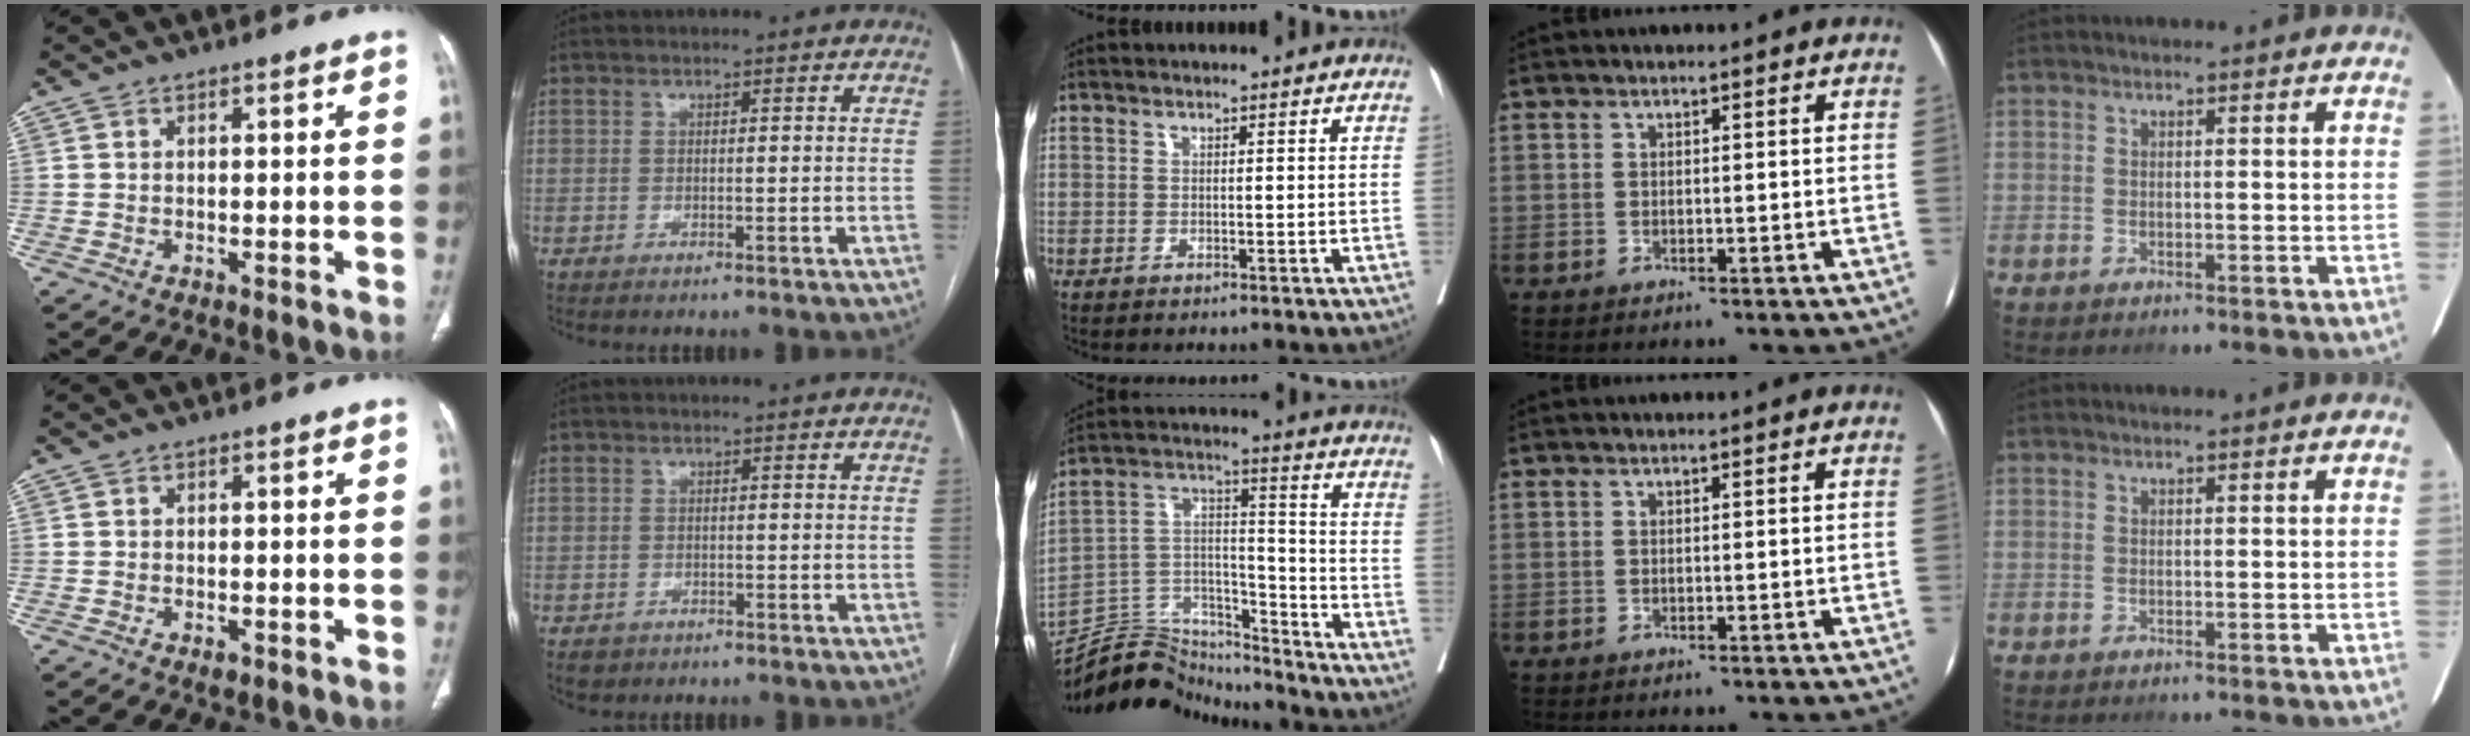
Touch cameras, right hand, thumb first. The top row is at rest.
{"thumb": {"total": 1.3, "force": [-0.7, 0.7, 0.8], "torque": [-0.011, 0.000, -0.008]}, "index": {"total": 2.2, "force": [-1.2, 1.8, 0.2], "torque": [-0.005, 0.004, -0.016]}, "middle": {"total": 15.3, "force": [-15.0, 2.5, 1.3], "torque": [-0.026, 0.047, -0.261]}}